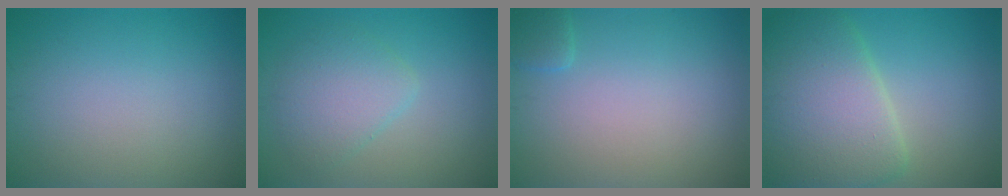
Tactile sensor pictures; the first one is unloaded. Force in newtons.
{"total": 3.3, "press": 3.3, "slide": 0.2}
{"total": 1.1, "press": 1.1, "slide": 0.2}
{"total": 8.9, "press": 8.9, "slide": 0.2}